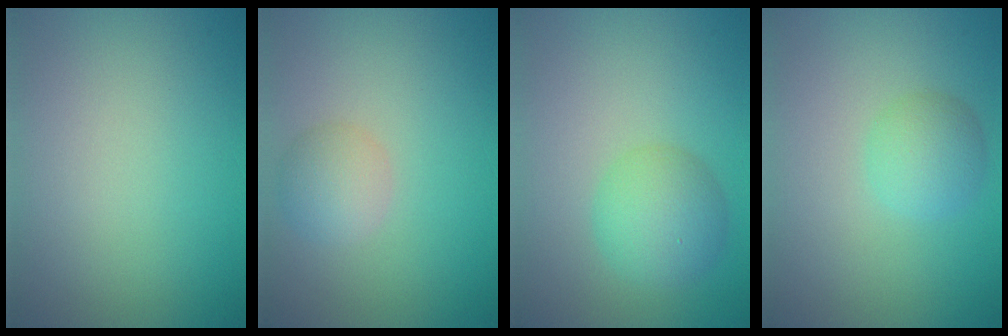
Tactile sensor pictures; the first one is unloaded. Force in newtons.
{"total": 2.5, "press": 2.5, "slide": 0.1}
{"total": 3.9, "press": 3.9, "slide": 0.1}
{"total": 2.6, "press": 2.6, "slide": 0.1}